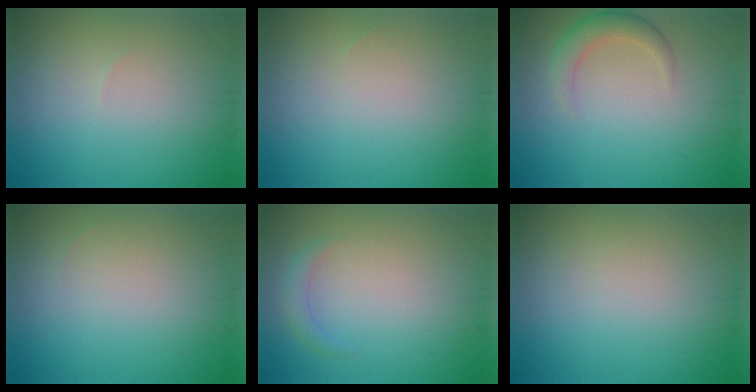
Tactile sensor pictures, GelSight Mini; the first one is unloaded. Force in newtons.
{"total": 0.0}
{"total": 2.4, "press": 2.4, "slide": 0.2}
{"total": 0.0}
{"total": 1.3, "press": 1.3, "slide": 0.1}
{"total": 0.0}